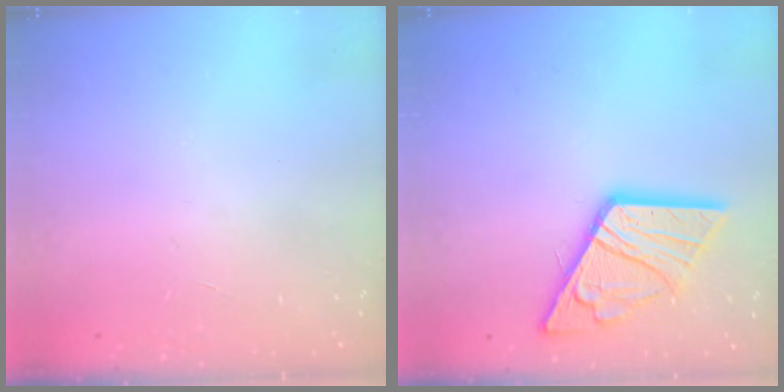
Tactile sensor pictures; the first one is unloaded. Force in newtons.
{"total": 13.3, "press": 13.3, "slide": 0.9}